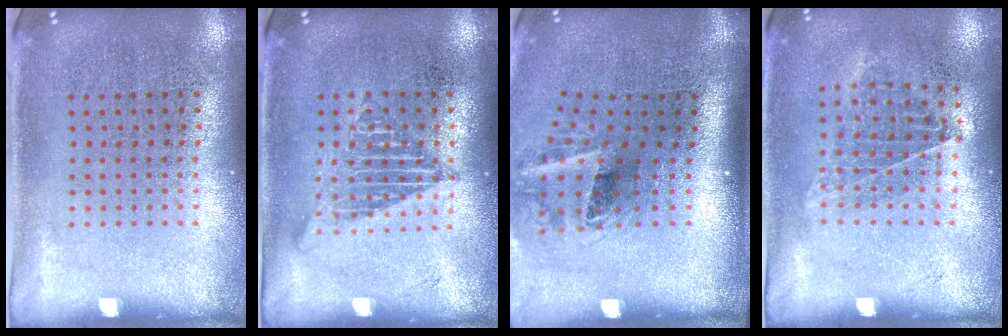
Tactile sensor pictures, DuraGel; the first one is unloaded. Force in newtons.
{"total": 1.2, "press": 1.2, "slide": 0.1}
{"total": 2.2, "press": 1.3, "slide": 1.7}
{"total": 0.9, "press": 0.8, "slide": 0.5}